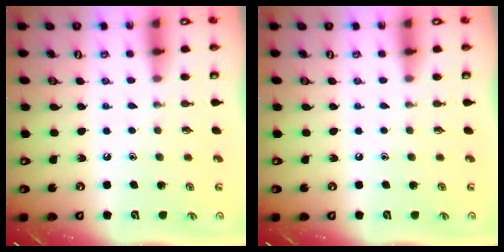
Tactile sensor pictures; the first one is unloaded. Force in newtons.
{"total": 0.0}